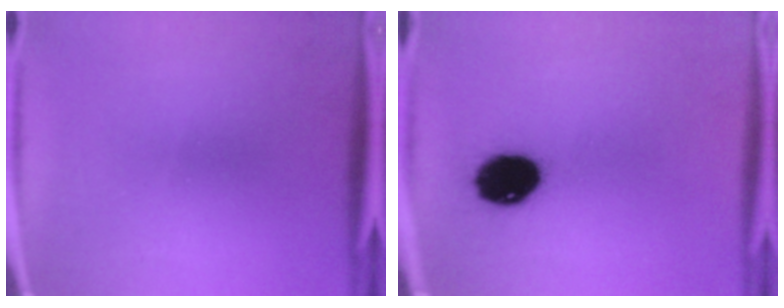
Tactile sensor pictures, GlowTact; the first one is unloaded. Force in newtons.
{"total": 12.3}